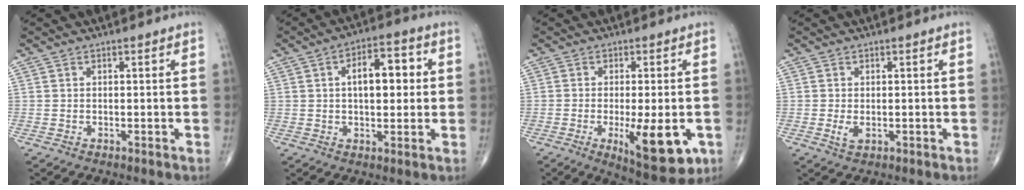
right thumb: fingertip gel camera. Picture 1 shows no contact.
{"total": 9.8, "force": [1.5, 5.1, 8.2], "torque": [-0.100, 0.016, 0.019]}
{"total": 12.2, "force": [-3.6, 4.0, 11.0], "torque": [-0.147, -0.016, -0.042]}
{"total": 1.9, "force": [-0.2, 1.1, 1.6], "torque": [-0.033, -0.005, -0.003]}